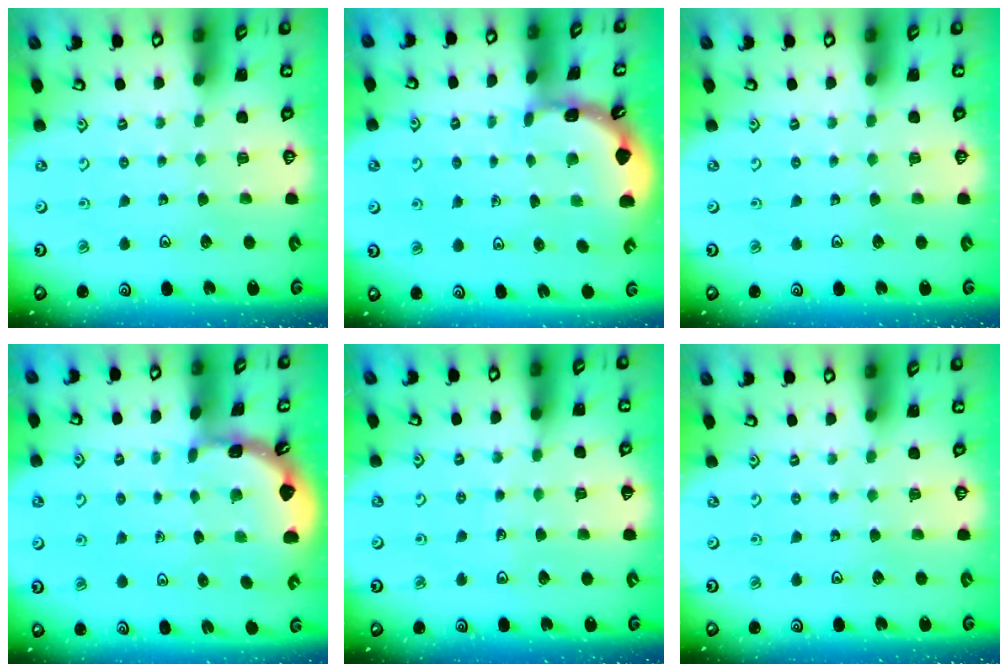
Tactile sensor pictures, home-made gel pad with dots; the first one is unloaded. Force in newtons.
{"total": 1.7, "press": 1.6, "slide": 0.1}
{"total": 0.0}
{"total": 1.7, "press": 1.7, "slide": 0.1}
{"total": 3.2, "press": 3.2, "slide": 0.3}
{"total": 0.0}